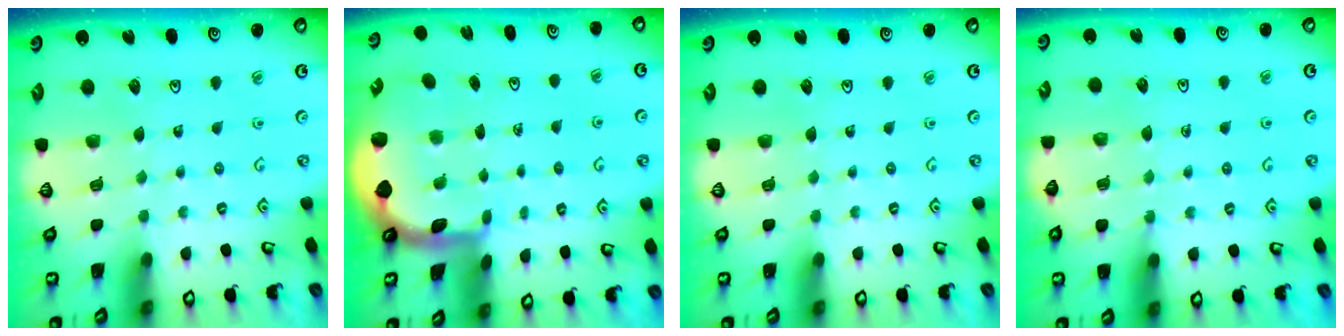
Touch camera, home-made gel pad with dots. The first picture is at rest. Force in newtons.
{"total": 2.4, "press": 2.1, "slide": 1.2}
{"total": 0.0}
{"total": 5.9, "press": 5.8, "slide": 1.1}